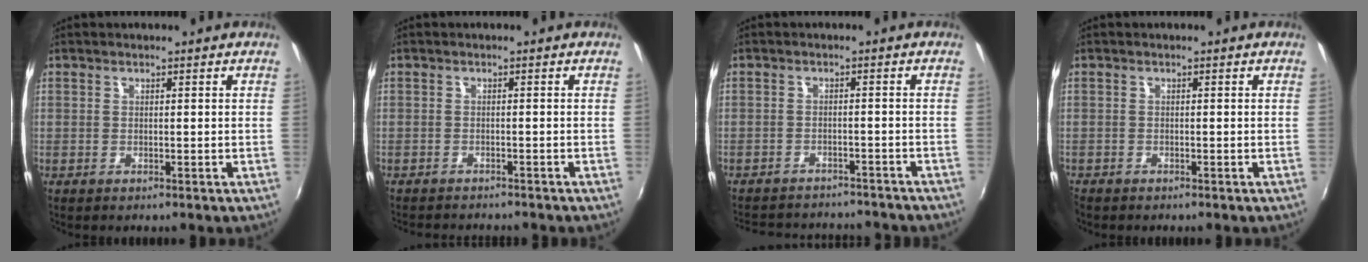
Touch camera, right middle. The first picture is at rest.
{"total": 4.4, "force": [-4.2, 0.7, 1.3], "torque": [-0.036, -0.013, -0.064]}
{"total": 15.2, "force": [-13.3, 4.8, 5.6], "torque": [-0.116, -0.002, -0.172]}
{"total": 0.9, "force": [-0.8, 0.4, 0.0], "torque": [-0.005, -0.002, -0.017]}